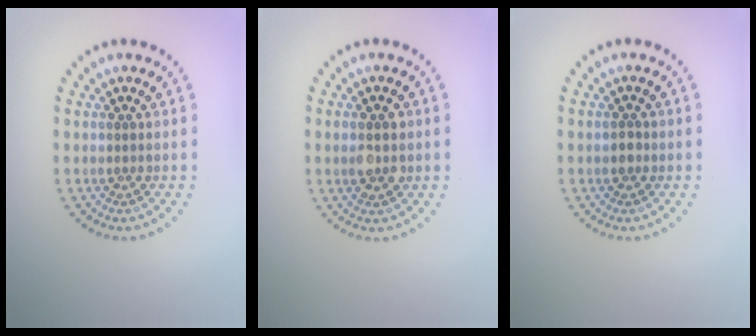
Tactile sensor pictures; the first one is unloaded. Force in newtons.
{"total": 2.6, "press": 2.6, "slide": 0.2}
{"total": 1.0, "press": 1.0, "slide": 0.4}